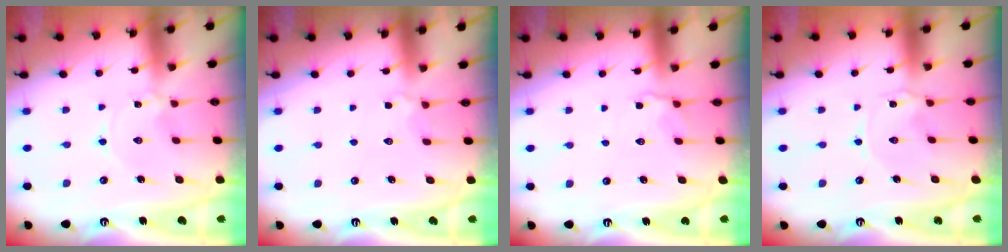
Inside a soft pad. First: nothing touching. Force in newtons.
{"total": 4.0, "press": 3.9, "slide": 1.0}
{"total": 2.8, "press": 2.6, "slide": 1.2}
{"total": 0.6, "press": 0.5, "slide": 0.2}